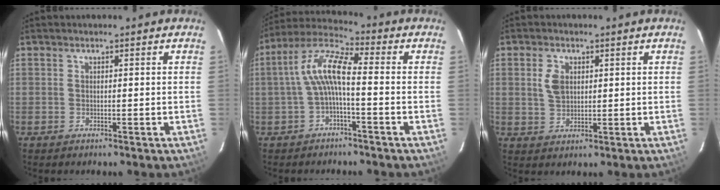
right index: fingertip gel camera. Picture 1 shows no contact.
{"total": 8.5, "force": [-1.2, 2.2, 8.1], "torque": [-0.178, 0.023, -0.026]}
{"total": 4.4, "force": [1.2, 3.1, 2.9], "torque": [-0.057, 0.007, 0.026]}